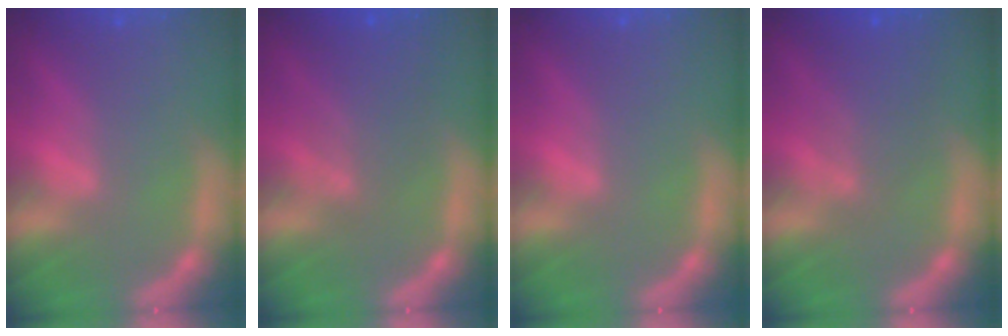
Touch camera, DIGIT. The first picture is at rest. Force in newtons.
{"total": 4.6}
{"total": 0.0}
{"total": 4.1}